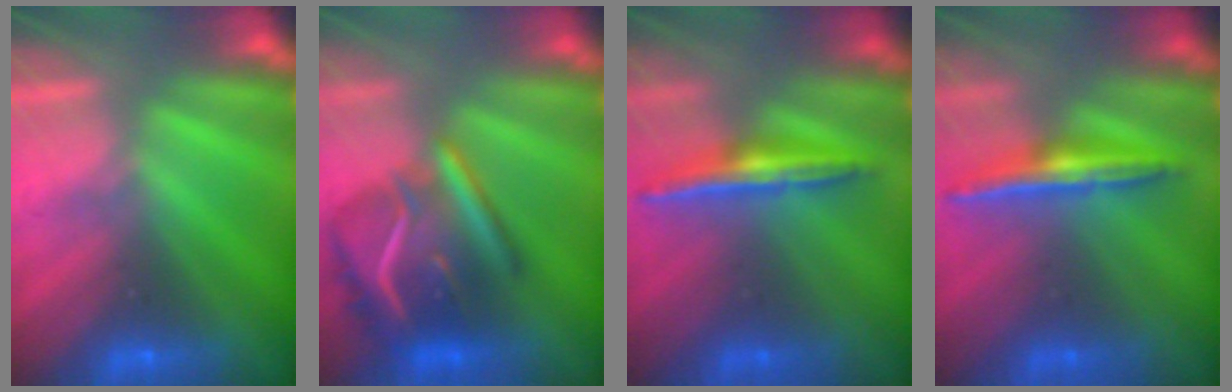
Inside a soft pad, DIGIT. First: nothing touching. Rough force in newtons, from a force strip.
{"total": 7.5}
{"total": 1.5}
{"total": 1.5}